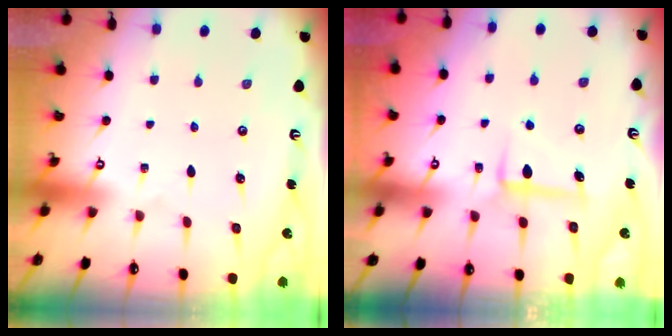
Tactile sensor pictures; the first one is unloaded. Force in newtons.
{"total": 5.8, "press": 5.8, "slide": 0.0}